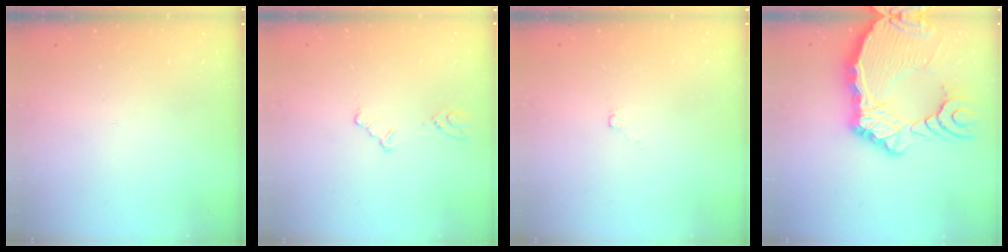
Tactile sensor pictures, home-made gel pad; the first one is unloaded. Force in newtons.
{"total": 3.7, "press": 3.6, "slide": 0.6}
{"total": 2.4, "press": 2.4, "slide": 0.4}
{"total": 22.0, "press": 21.8, "slide": 3.0}